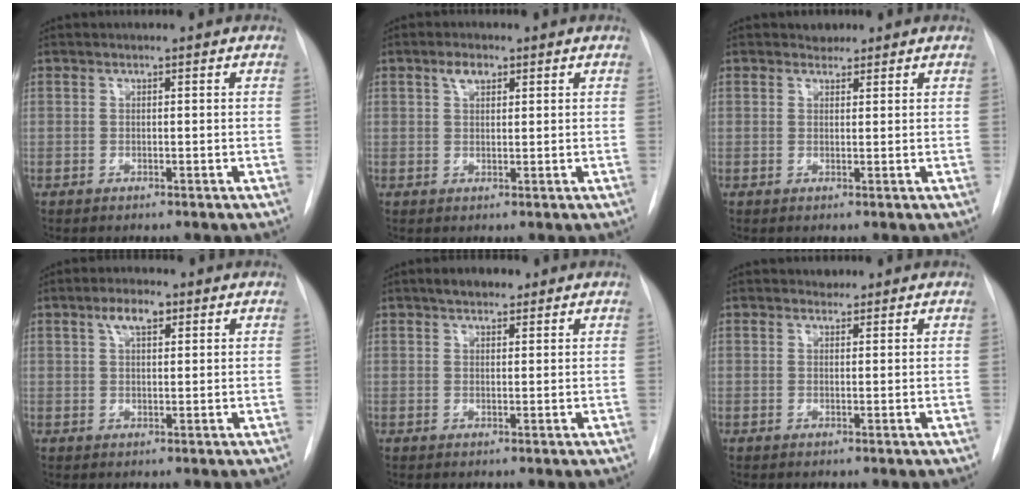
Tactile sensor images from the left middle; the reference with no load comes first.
{"total": 2.3, "force": [1.3, 1.2, 1.5], "torque": [-0.031, 0.007, 0.026]}
{"total": 1.5, "force": [1.2, 0.9, 0.0], "torque": [0.002, 0.001, 0.014]}
{"total": 3.9, "force": [2.1, 1.5, 3.0], "torque": [-0.060, 0.010, 0.037]}
{"total": 3.4, "force": [2.4, 1.6, 1.9], "torque": [-0.035, 0.011, 0.037]}
{"total": 1.1, "force": [0.9, 0.7, -0.1], "torque": [0.002, 0.001, 0.008]}